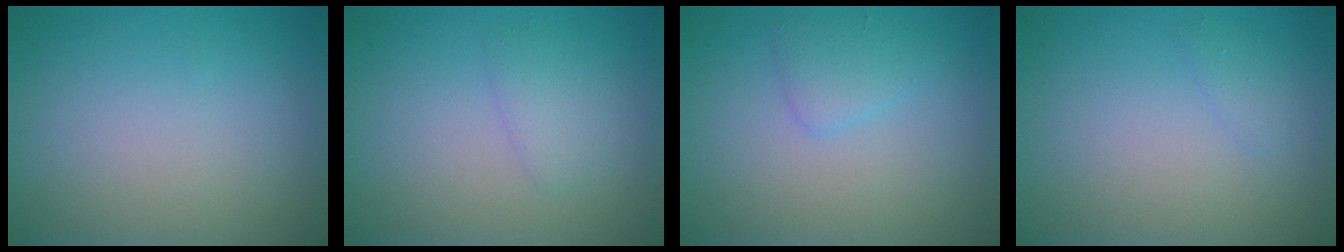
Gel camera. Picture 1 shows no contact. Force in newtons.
{"total": 1.5, "press": 1.5, "slide": 0.1}
{"total": 1.8, "press": 1.8, "slide": 0.1}
{"total": 0.8, "press": 0.8, "slide": 0.0}